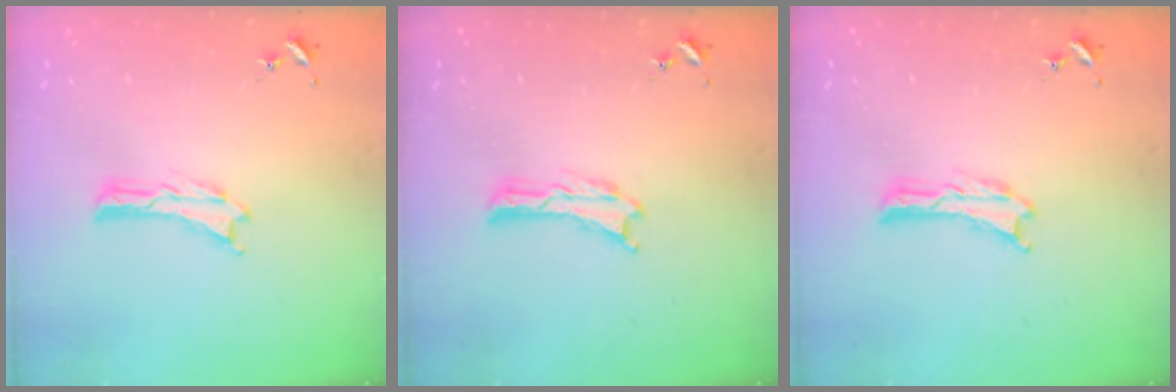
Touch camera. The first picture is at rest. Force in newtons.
{"total": 0.0}
{"total": 0.0}